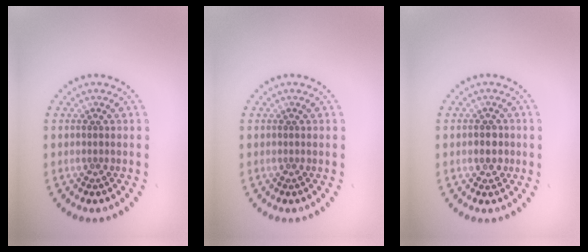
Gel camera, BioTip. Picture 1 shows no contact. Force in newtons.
{"total": 0.0}
{"total": 1.6, "press": 1.5, "slide": 0.6}